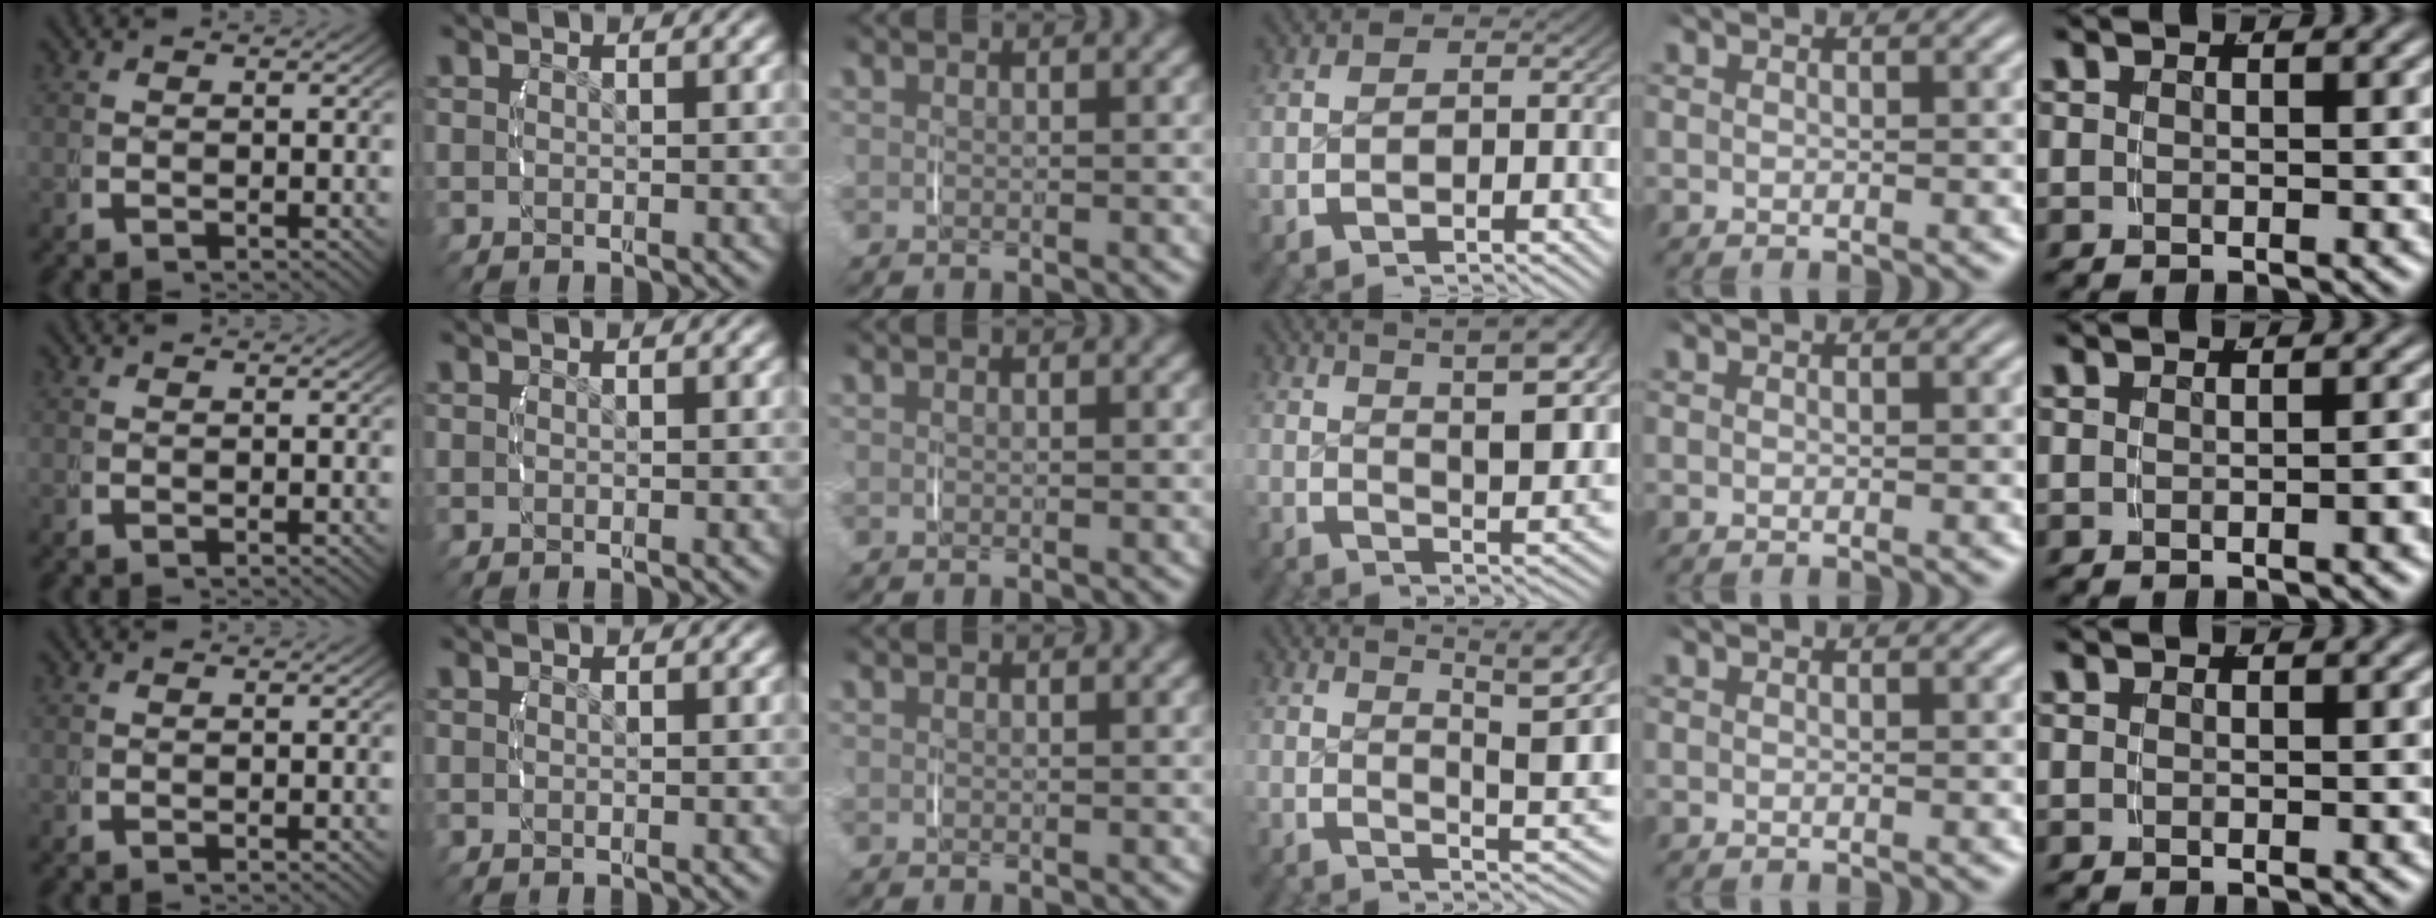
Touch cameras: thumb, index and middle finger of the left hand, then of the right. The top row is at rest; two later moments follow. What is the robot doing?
{"motion": "lift_and_place", "object": "string"}